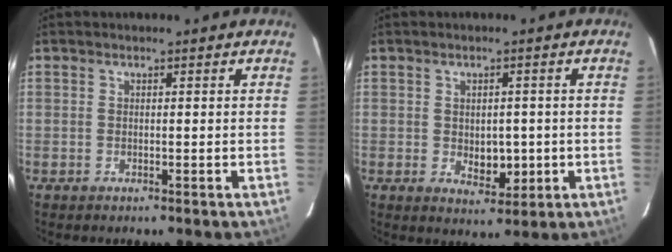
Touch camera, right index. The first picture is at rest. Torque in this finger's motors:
{"motor_torque": [0.12, -0.02, 0.08, 0.01]}